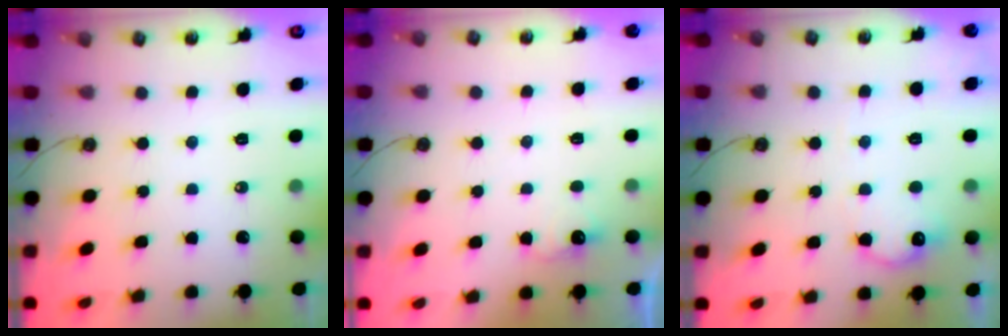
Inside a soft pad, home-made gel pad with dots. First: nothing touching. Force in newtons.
{"total": 2.9, "press": 2.8, "slide": 0.9}
{"total": 10.3, "press": 10.3, "slide": 0.3}